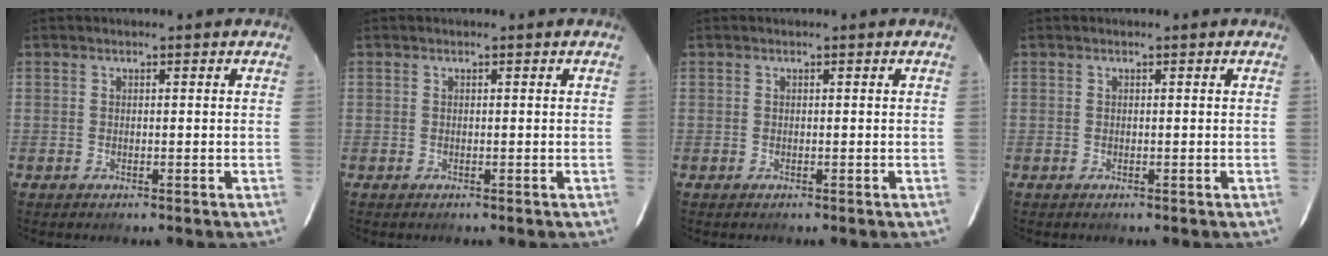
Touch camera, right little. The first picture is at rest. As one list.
[{"total": 0.0}, {"total": 0.0}, {"total": 0.0}]